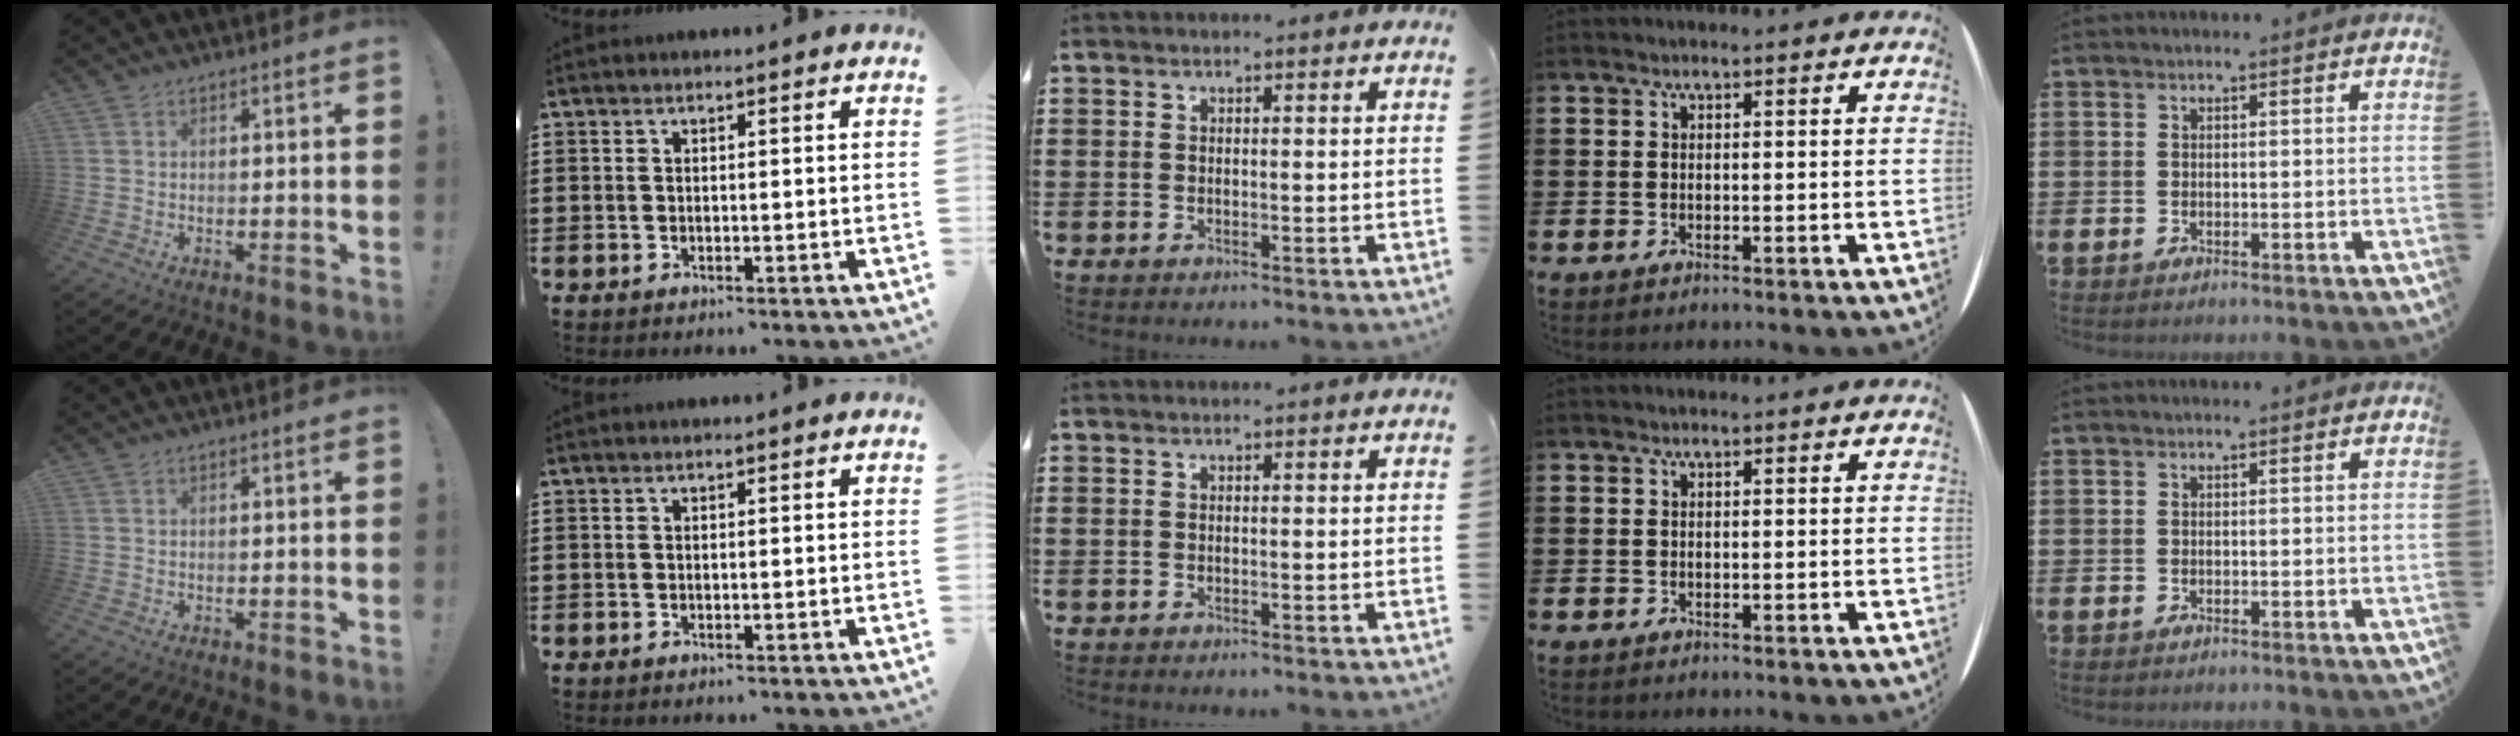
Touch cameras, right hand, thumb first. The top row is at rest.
{}